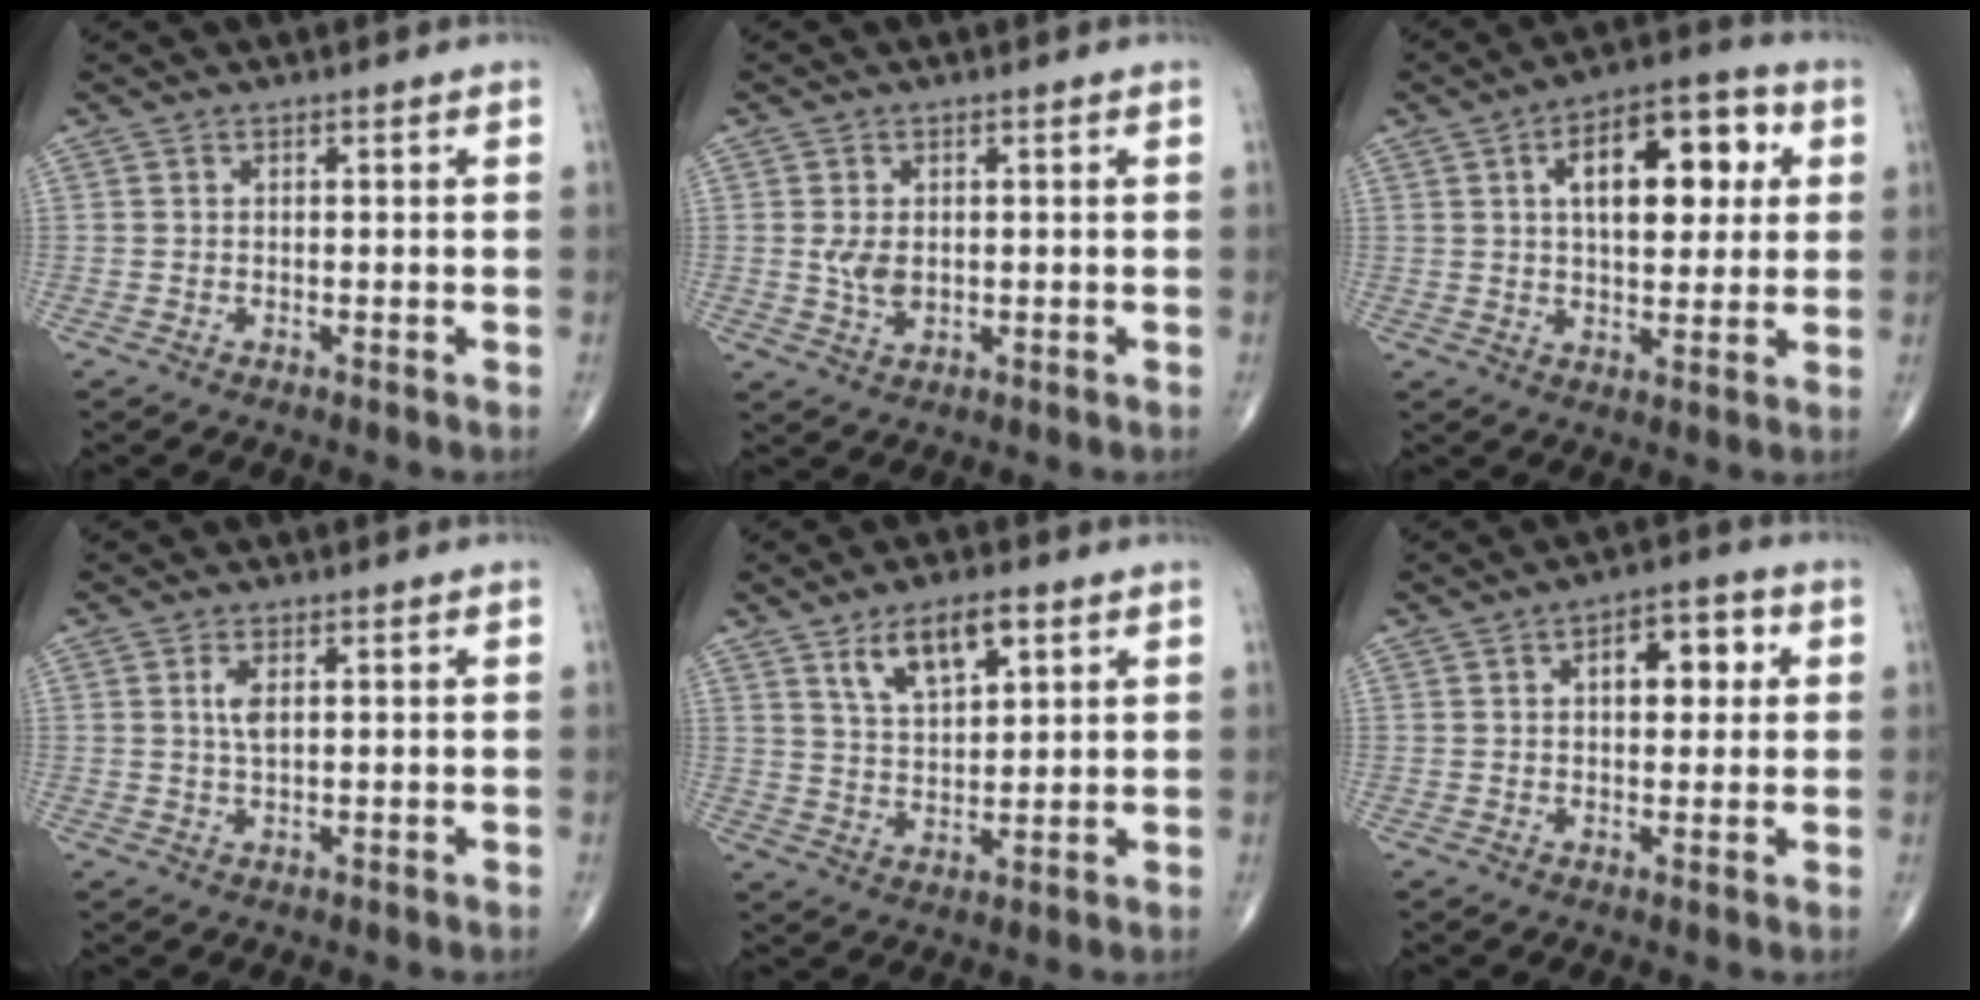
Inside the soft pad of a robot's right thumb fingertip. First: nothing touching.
{"total": 3.6, "force": [0.2, 2.3, 2.7], "torque": [-0.048, -0.006, 0.008]}
{"total": 15.3, "force": [4.0, 7.7, 12.7], "torque": [-0.156, 0.012, 0.055]}
{"total": 2.8, "force": [0.7, 1.2, 2.5], "torque": [-0.051, -0.002, 0.015]}
{"total": 8.9, "force": [4.7, 3.9, 6.5], "torque": [-0.101, -0.020, 0.087]}
{"total": 7.4, "force": [1.8, 4.1, 5.9], "torque": [-0.057, 0.011, 0.021]}